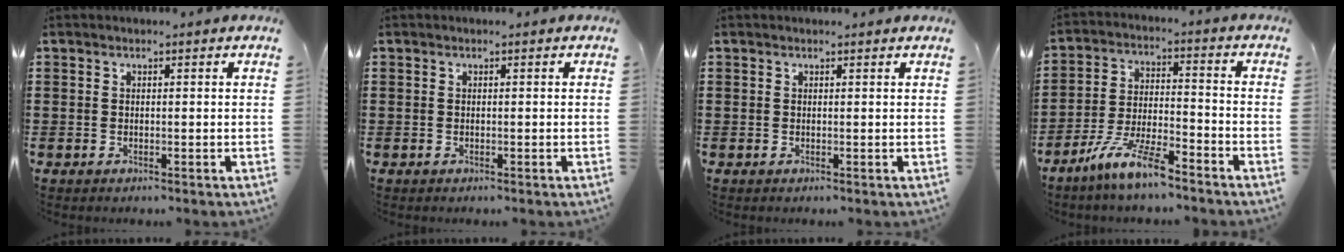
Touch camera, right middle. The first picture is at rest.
{"total": 0.0}
{"total": 0.0}
{"total": 8.9, "force": [-7.3, 1.3, 5.0], "torque": [-0.114, -0.001, -0.144]}